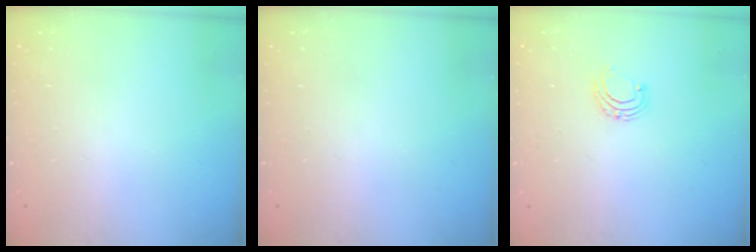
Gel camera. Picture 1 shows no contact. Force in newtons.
{"total": 0.0}
{"total": 5.9, "press": 5.9, "slide": 0.6}